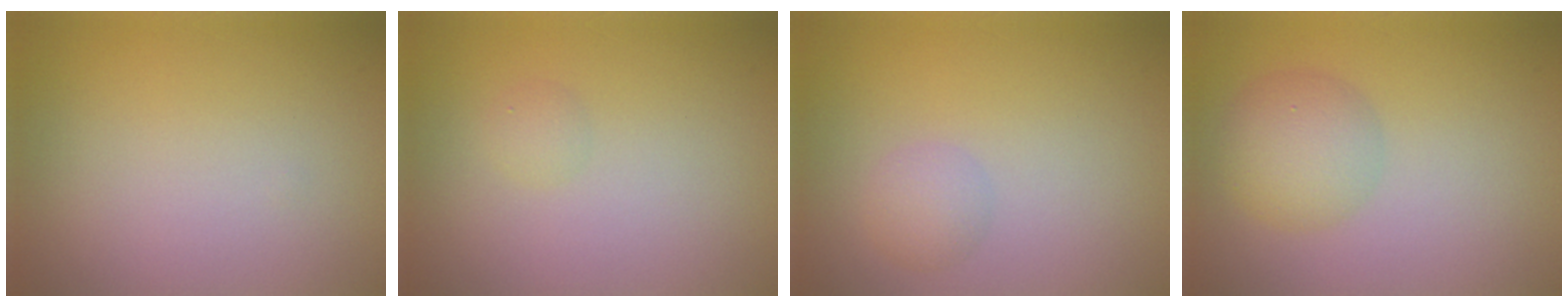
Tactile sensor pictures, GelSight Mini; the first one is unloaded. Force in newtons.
{"total": 0.9, "press": 0.9, "slide": 0.0}
{"total": 1.7, "press": 1.7, "slide": 0.1}
{"total": 3.7, "press": 3.7, "slide": 0.1}